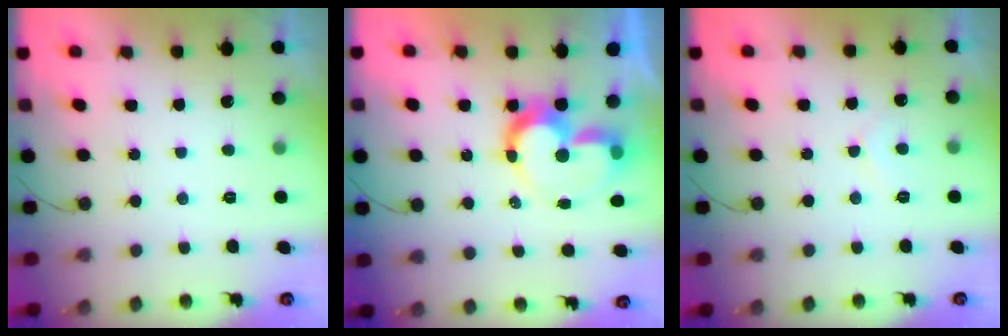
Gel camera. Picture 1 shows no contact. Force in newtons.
{"total": 11.8, "press": 11.8, "slide": 1.0}
{"total": 4.6, "press": 4.6, "slide": 0.5}